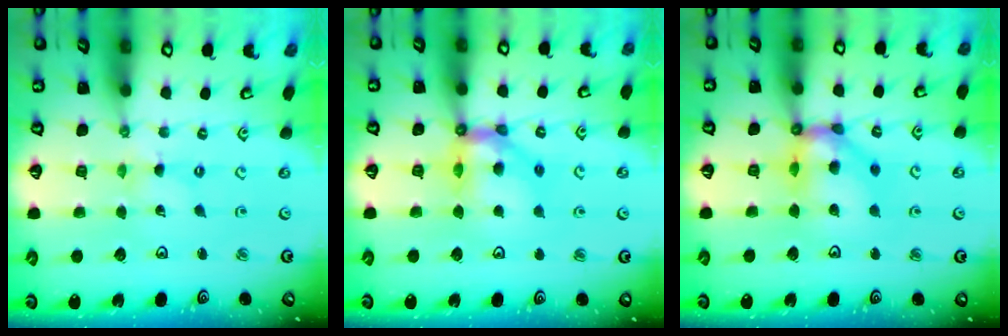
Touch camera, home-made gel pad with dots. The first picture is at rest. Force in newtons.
{"total": 11.7, "press": 11.6, "slide": 1.7}
{"total": 13.3, "press": 13.2, "slide": 1.4}